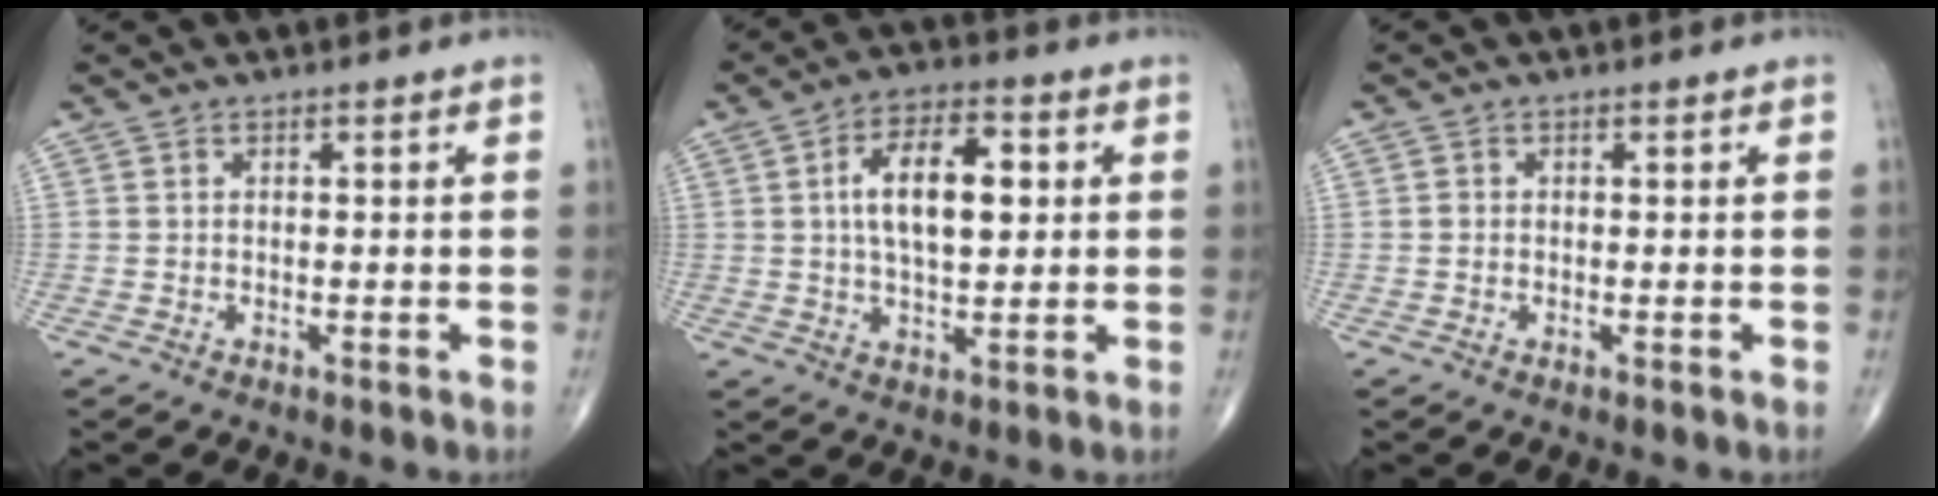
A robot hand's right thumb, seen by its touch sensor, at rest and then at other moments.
{"total": 11.7, "force": [2.0, 5.8, 9.9], "torque": [-0.153, 0.006, 0.032]}
{"total": 0.8, "force": [0.0, 0.7, 0.3], "torque": [-0.003, 0.002, 0.000]}